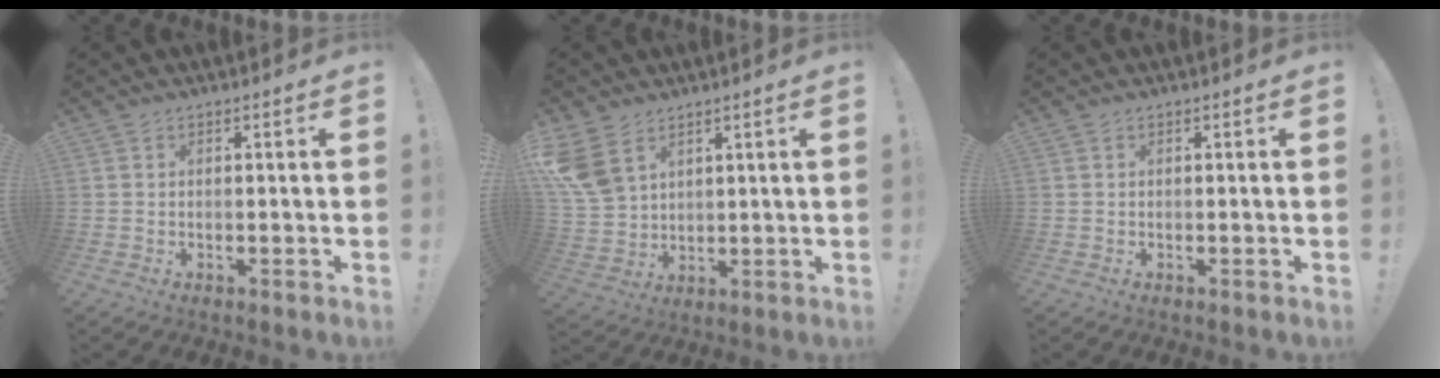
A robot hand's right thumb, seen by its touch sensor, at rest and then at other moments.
{"total": 10.2, "force": [5.9, 6.4, 5.3], "torque": [-0.102, -0.026, 0.118]}
{"total": 0.0}